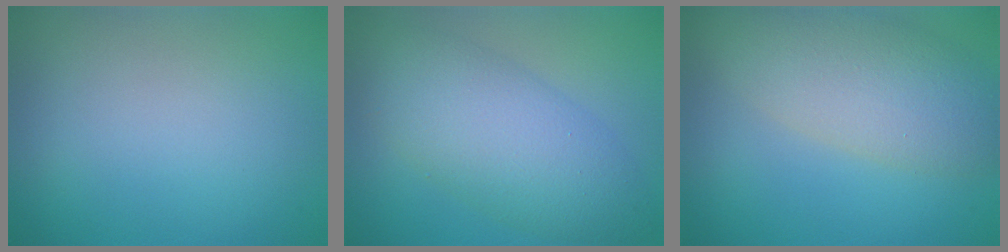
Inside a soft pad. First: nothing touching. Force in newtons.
{"total": 7.5, "press": 7.5, "slide": 0.2}
{"total": 6.9, "press": 6.9, "slide": 0.6}